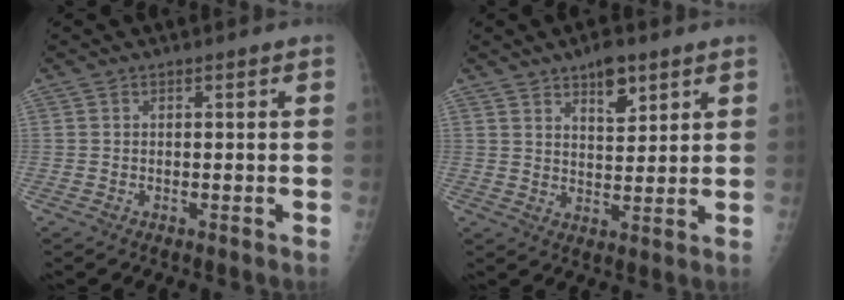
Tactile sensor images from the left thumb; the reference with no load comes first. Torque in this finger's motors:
{"motor_torque": [-0.06, -0.02, -0.03, -0.18, 0.04]}